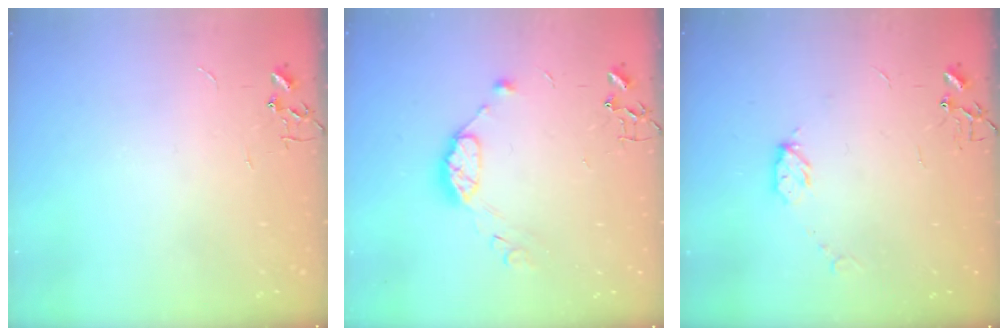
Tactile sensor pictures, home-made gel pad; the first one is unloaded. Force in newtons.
{"total": 9.9, "press": 9.9, "slide": 0.9}
{"total": 5.8, "press": 5.8, "slide": 0.7}